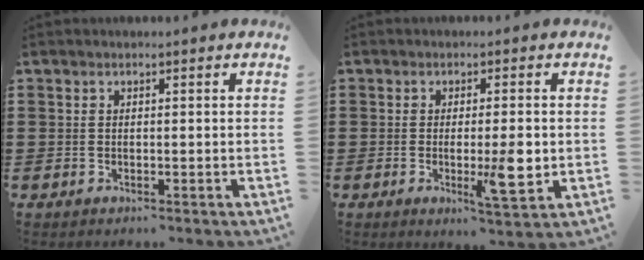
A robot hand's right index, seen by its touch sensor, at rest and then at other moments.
{"total": 6.3, "force": [-1.0, 1.2, 6.1], "torque": [-0.100, -0.011, -0.017]}